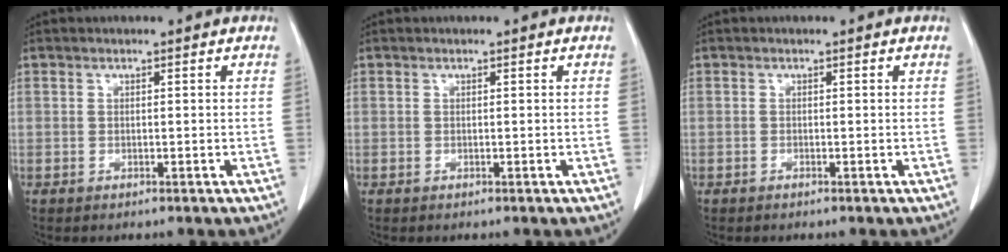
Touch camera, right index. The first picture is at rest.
{"total": 0.0}
{"total": 0.0}